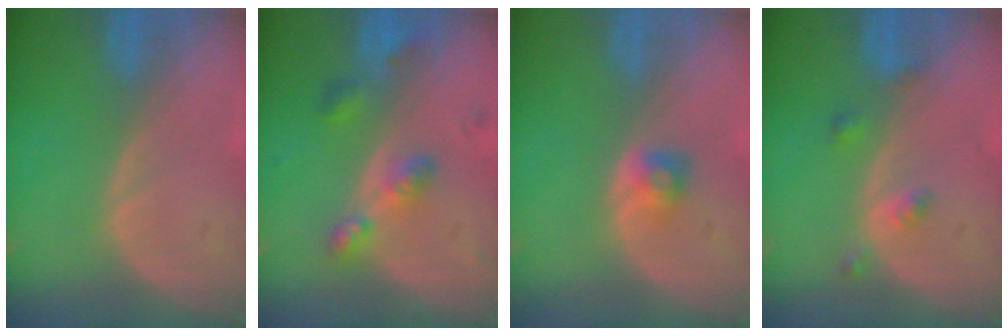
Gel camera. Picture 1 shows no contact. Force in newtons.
{"total": 5.2, "press": 5.1, "slide": 0.7}
{"total": 2.0, "press": 2.0, "slide": 0.3}
{"total": 2.5, "press": 2.5, "slide": 0.2}